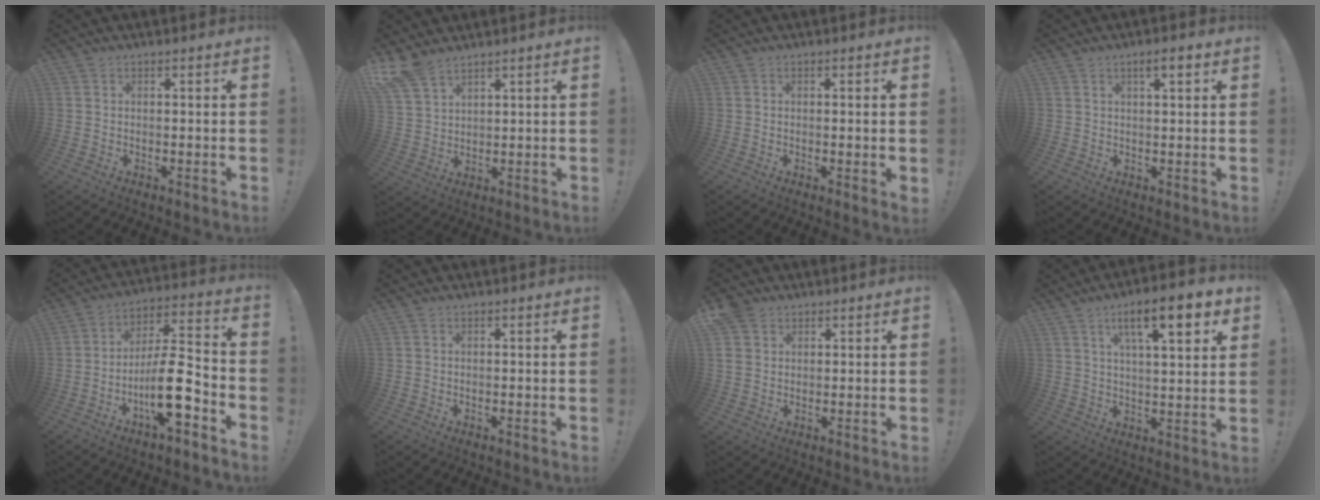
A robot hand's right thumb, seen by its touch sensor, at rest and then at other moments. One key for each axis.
{"total": 7.6, "fx": 6.1, "fy": 2.7, "fz": 3.5, "tx": -0.073, "ty": -0.027, "tz": 0.121}
{"total": 1.4, "fx": 0.3, "fy": -0.2, "fz": 1.3, "tx": -0.016, "ty": -0.006, "tz": 0.004}
{"total": 3.7, "fx": 1.9, "fy": 0.9, "fz": 3.1, "tx": -0.041, "ty": -0.004, "tz": 0.026}
{"total": 15.8, "fx": -6.5, "fy": 5.1, "fz": 13.5, "tx": -0.227, "ty": 0.032, "tz": -0.104}
{"total": 0.0}
{"total": 5.1, "fx": 2.8, "fy": 3.8, "fz": 2.0, "tx": -0.030, "ty": -0.006, "tz": 0.054}
{"total": 13.9, "fx": 6.6, "fy": 3.2, "fz": 11.8, "tx": -0.176, "ty": -0.023, "tz": 0.097}